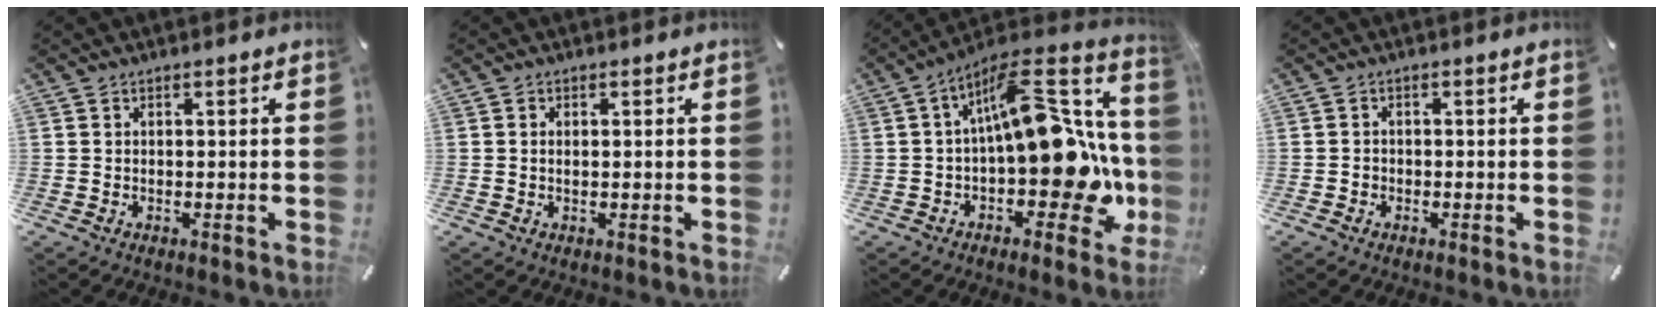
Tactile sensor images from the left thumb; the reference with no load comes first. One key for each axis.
{"total": 0.8, "fx": 0.1, "fy": 0.5, "fz": 0.6, "tx": -0.014, "ty": 0.002, "tz": 0.001}
{"total": 19.2, "fx": -0.3, "fy": 10.4, "fz": 16.1, "tx": -0.202, "ty": -0.006, "tz": 0.001}
{"total": 1.2, "fx": -0.6, "fy": 1.0, "fz": 0.1, "tx": -0.002, "ty": 0.006, "tz": -0.015}